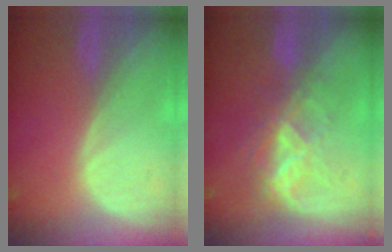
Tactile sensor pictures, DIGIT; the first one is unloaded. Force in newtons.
{"total": 6.9, "press": 6.0, "slide": 3.5}